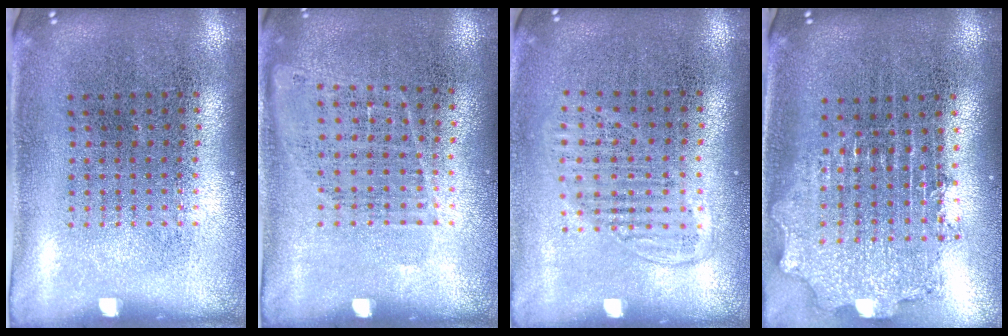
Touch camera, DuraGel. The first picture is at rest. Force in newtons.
{"total": 0.9, "press": 0.7, "slide": 0.5}
{"total": 1.3, "press": 1.2, "slide": 0.6}
{"total": 2.0, "press": 1.6, "slide": 1.3}